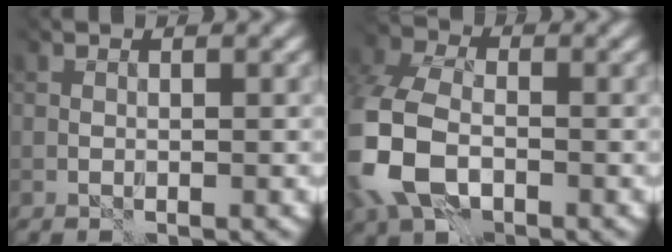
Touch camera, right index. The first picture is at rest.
{"total": 8.6, "force": [-2.5, 5.9, 5.7], "torque": [-0.164, -0.009, -0.061]}